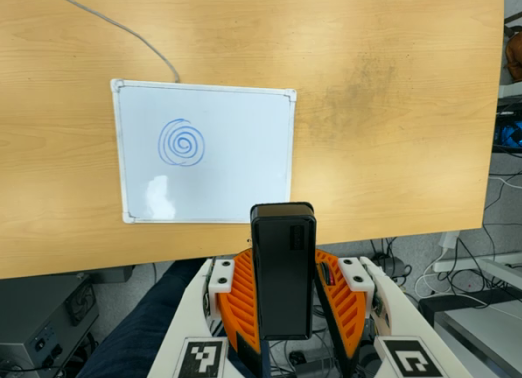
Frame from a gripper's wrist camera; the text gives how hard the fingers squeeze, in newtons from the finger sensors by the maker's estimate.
{"total": 5.2, "left": 5.0, "right": 5.4}